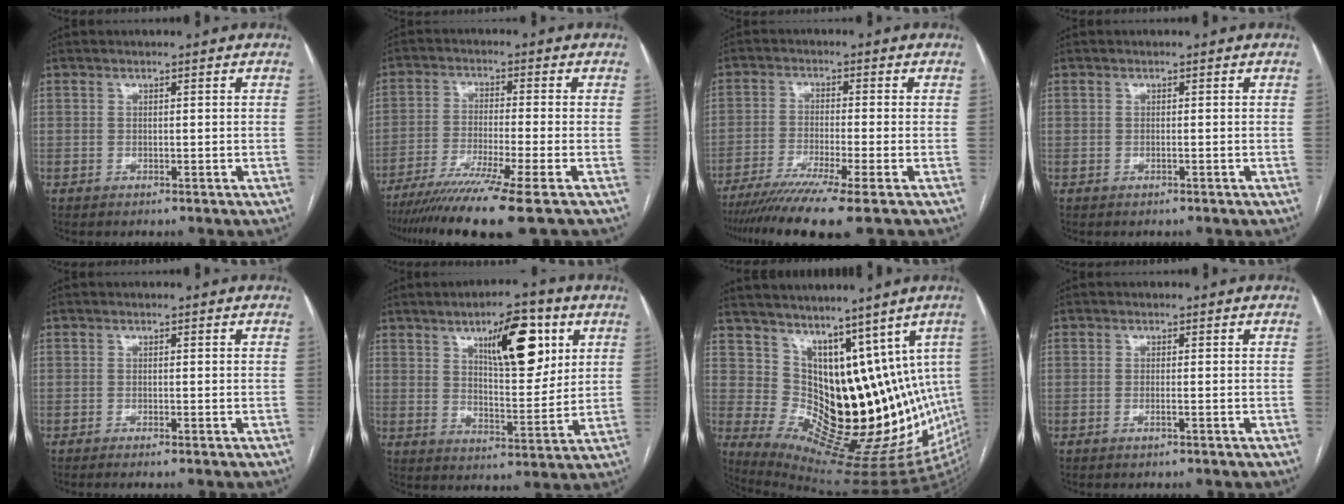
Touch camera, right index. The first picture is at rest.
{"total": 12.2, "force": [-9.1, -2.1, 7.9], "torque": [-0.126, -0.035, -0.146]}
{"total": 10.8, "force": [-8.2, -1.7, 6.8], "torque": [-0.103, -0.026, -0.130]}
{"total": 0.0}
{"total": 0.9, "force": [-0.5, 0.0, 0.7], "torque": [-0.010, 0.002, -0.009]}
{"total": 12.8, "force": [5.8, 4.1, 10.6], "torque": [-0.159, 0.007, 0.093]}
{"total": 16.6, "force": [7.9, 7.7, 12.4], "torque": [-0.167, -0.004, 0.142]}
{"total": 0.8, "force": [-0.3, 0.0, 0.7], "torque": [-0.017, -0.001, -0.005]}